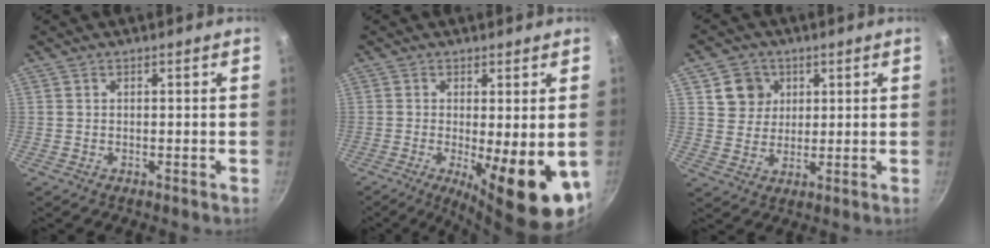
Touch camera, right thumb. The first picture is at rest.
{"total": 13.9, "force": [-3.2, 3.8, 13.0], "torque": [-0.173, -0.014, -0.036]}
{"total": 6.7, "force": [2.4, 6.0, 1.8], "torque": [0.004, -0.002, 0.040]}